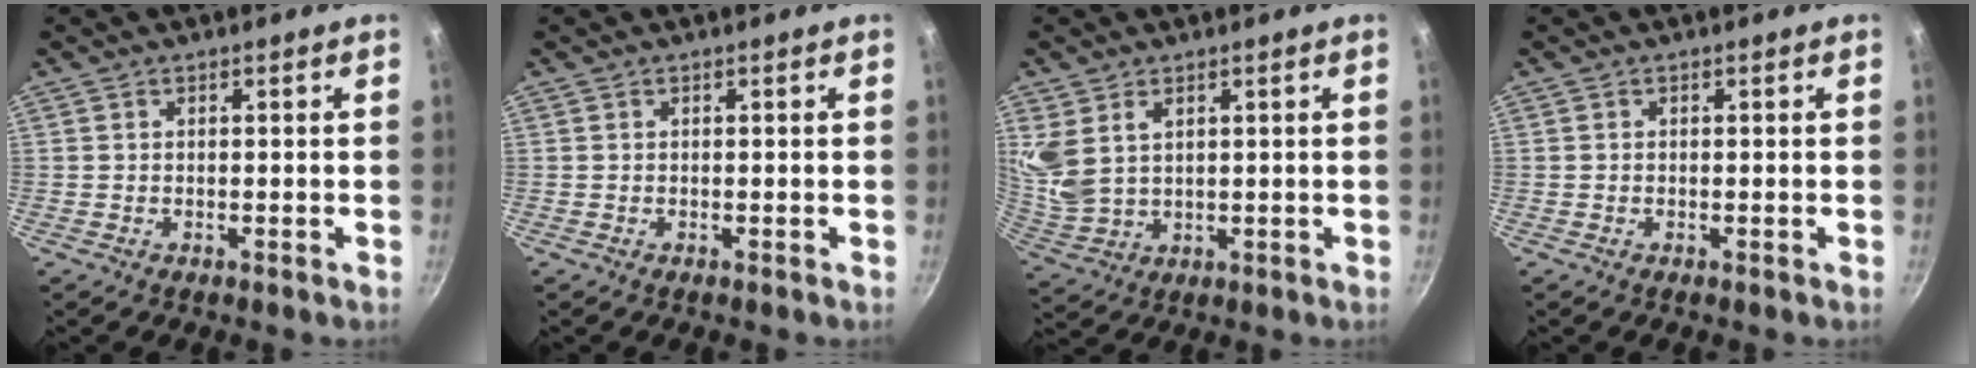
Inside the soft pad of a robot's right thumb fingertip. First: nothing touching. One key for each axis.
{"total": 0.0}
{"total": 7.6, "fx": 3.1, "fy": 5.0, "fz": 4.8, "tx": -0.087, "ty": -0.024, "tz": 0.076}
{"total": 0.0}